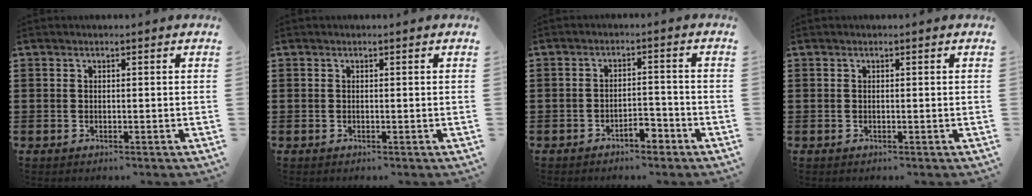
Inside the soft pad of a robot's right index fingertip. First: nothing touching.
{"total": 0.0}
{"total": 3.5, "force": [-2.8, 1.3, 1.7], "torque": [-0.031, 0.010, -0.054]}
{"total": 0.0}